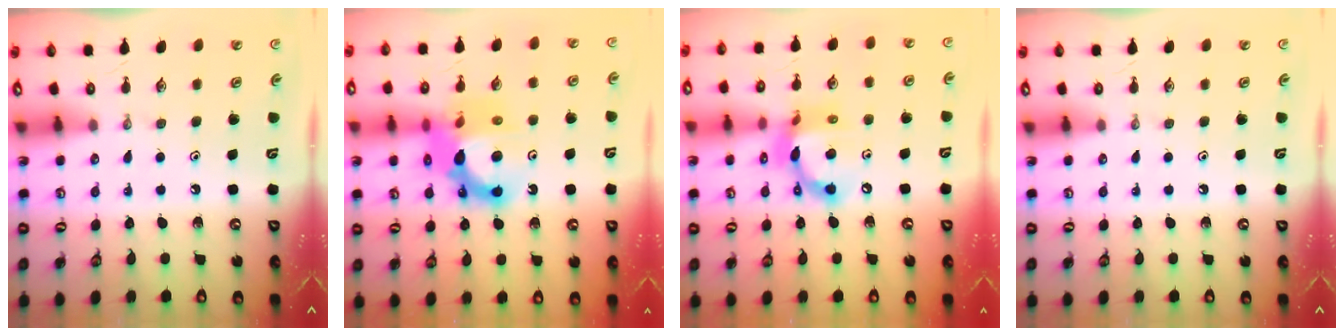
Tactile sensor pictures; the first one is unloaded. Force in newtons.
{"total": 13.6, "press": 13.5, "slide": 1.7}
{"total": 13.7, "press": 13.7, "slide": 1.0}
{"total": 0.0}